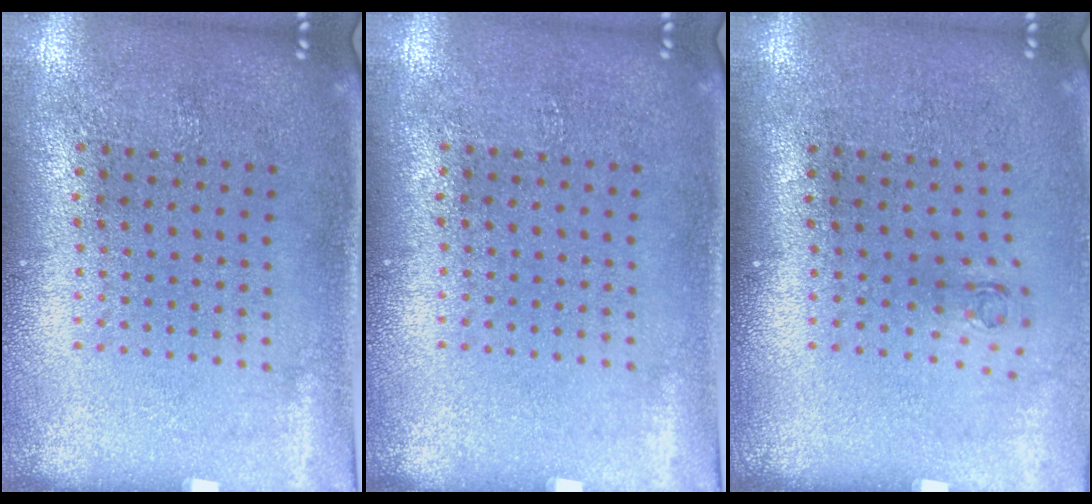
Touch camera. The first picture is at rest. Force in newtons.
{"total": 0.0}
{"total": 0.6, "press": 0.3, "slide": 0.6}